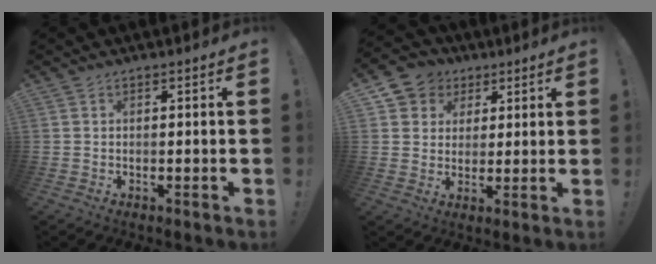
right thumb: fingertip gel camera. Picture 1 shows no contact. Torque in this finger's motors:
{"motor_torque": [-0.32, 0.34, 0.13, 0.04, 0.00]}